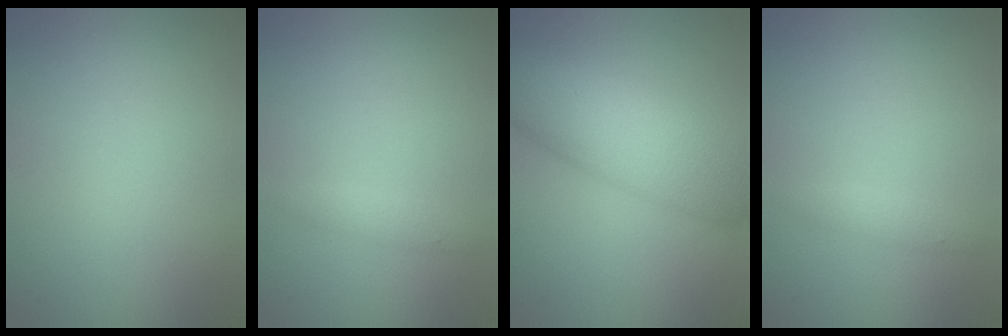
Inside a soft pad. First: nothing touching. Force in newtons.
{"total": 1.0, "press": 1.0, "slide": 0.1}
{"total": 7.9, "press": 7.9, "slide": 0.1}
{"total": 1.0, "press": 1.0, "slide": 0.1}